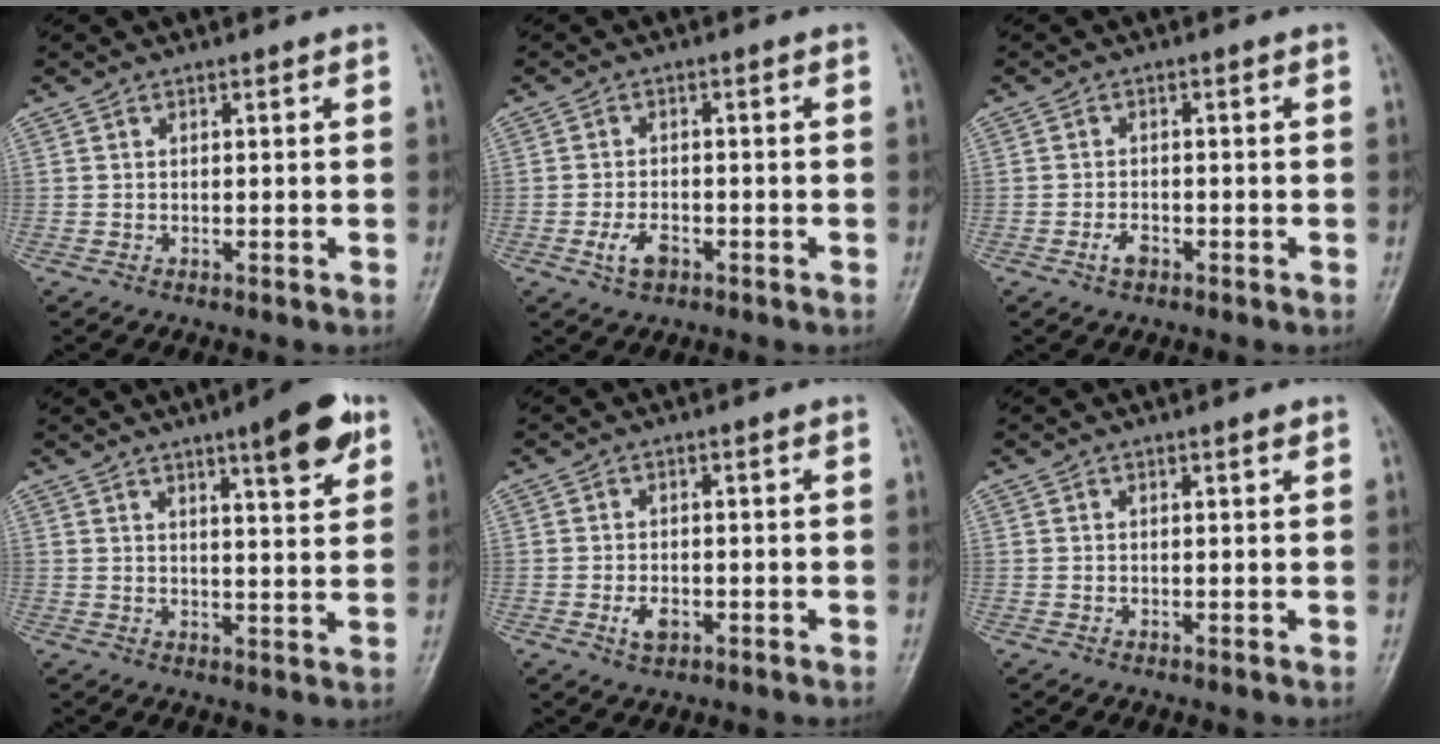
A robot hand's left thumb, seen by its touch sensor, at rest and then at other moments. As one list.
[{"total": 3.8, "force": [-1.7, 2.1, 2.6], "torque": [-0.050, 0.010, -0.030]}, {"total": 2.2, "force": [-1.2, 1.2, 1.4], "torque": [-0.028, 0.009, -0.022]}, {"total": 9.5, "force": [5.4, 2.0, 7.6], "torque": [-0.090, -0.026, 0.071]}, {"total": 2.9, "force": [-0.9, 1.7, 2.1], "torque": [-0.038, 0.002, -0.014]}, {"total": 0.9, "force": [0.6, 0.1, 0.7], "torque": [-0.009, -0.002, 0.008]}]